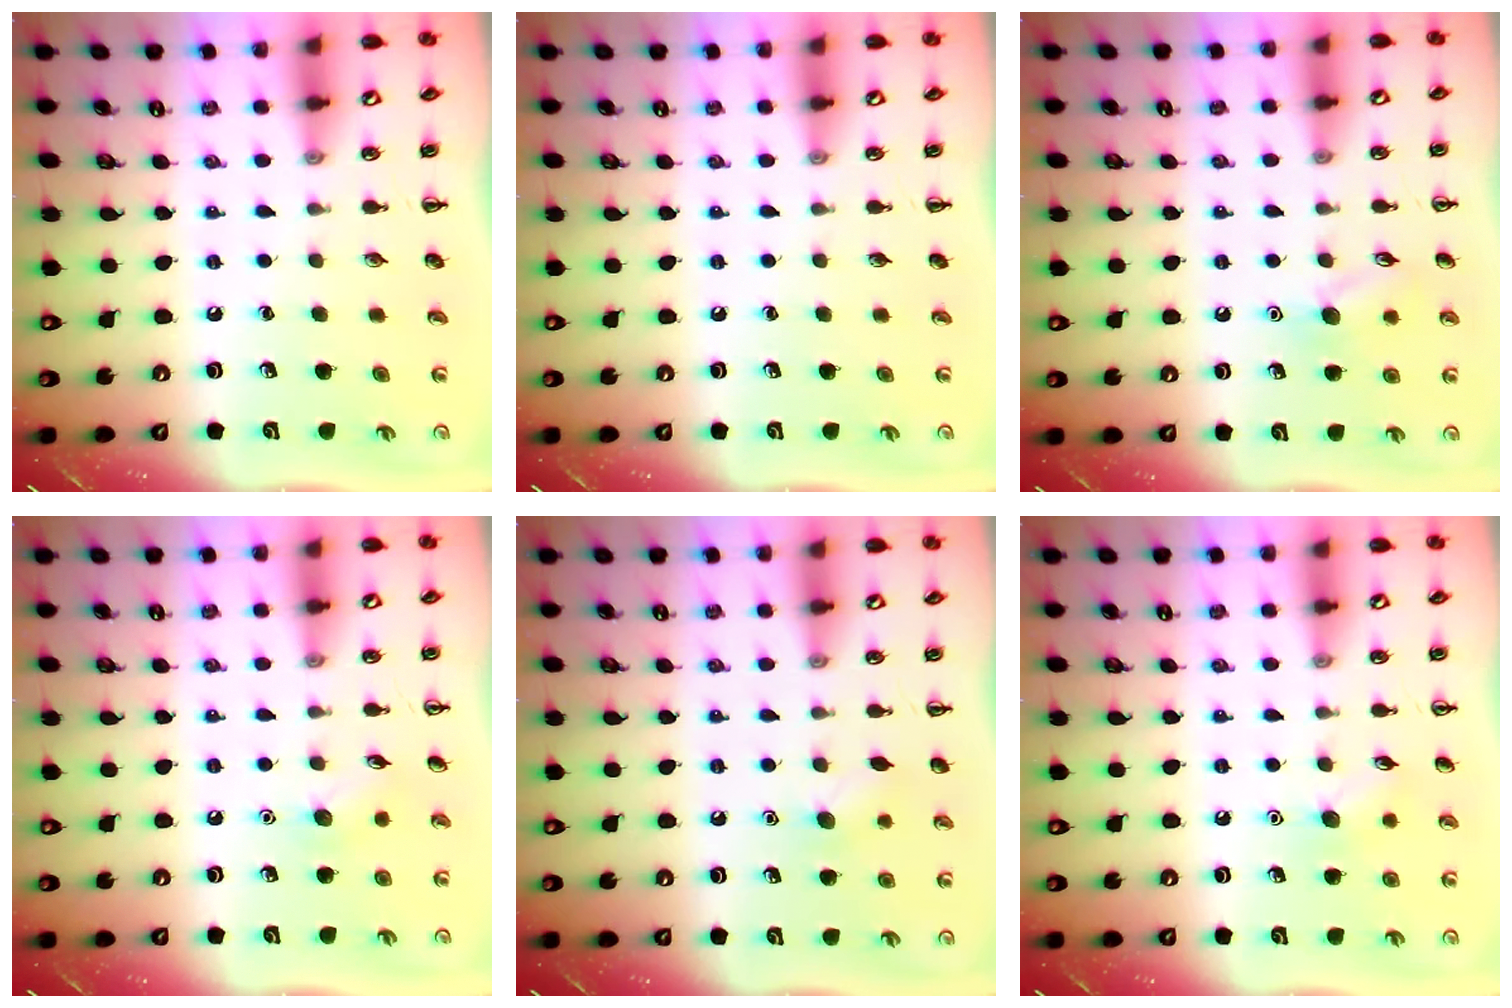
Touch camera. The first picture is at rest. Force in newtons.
{"total": 0.0}
{"total": 8.0, "press": 7.9, "slide": 1.5}
{"total": 5.8, "press": 5.6, "slide": 1.6}
{"total": 5.9, "press": 5.8, "slide": 1.4}
{"total": 7.6, "press": 7.4, "slide": 1.9}